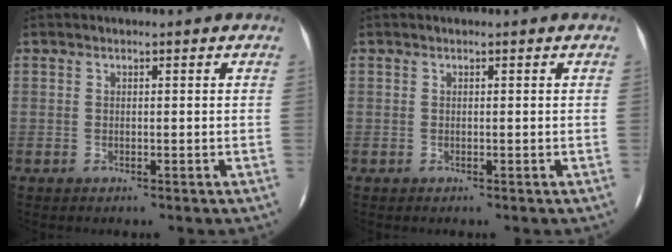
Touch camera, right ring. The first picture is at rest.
{"total": 0.0}